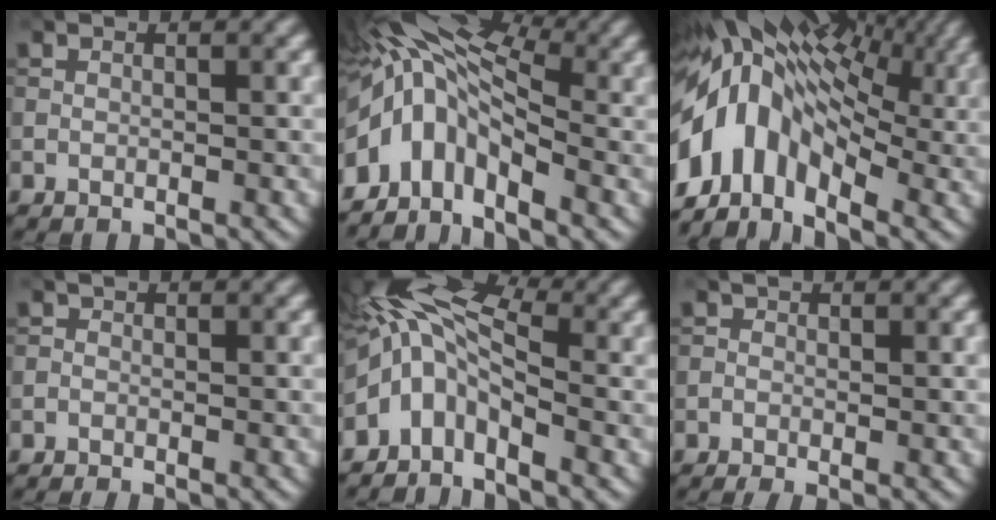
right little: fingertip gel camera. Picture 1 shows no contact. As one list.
[{"total": 9.9, "force": [-1.8, 5.4, 8.1], "torque": [-0.141, 0.011, -0.056]}, {"total": 13.9, "force": [-1.8, 9.4, 10.0], "torque": [-0.202, 0.005, -0.039]}, {"total": 0.7, "force": [-0.6, 0.2, 0.2], "torque": [-0.003, -0.001, -0.016]}, {"total": 6.6, "force": [-2.2, 3.7, 5.0], "torque": [-0.092, 0.019, -0.067]}, {"total": 1.2, "force": [-0.4, 0.7, 0.9], "torque": [-0.019, -0.003, -0.011]}]